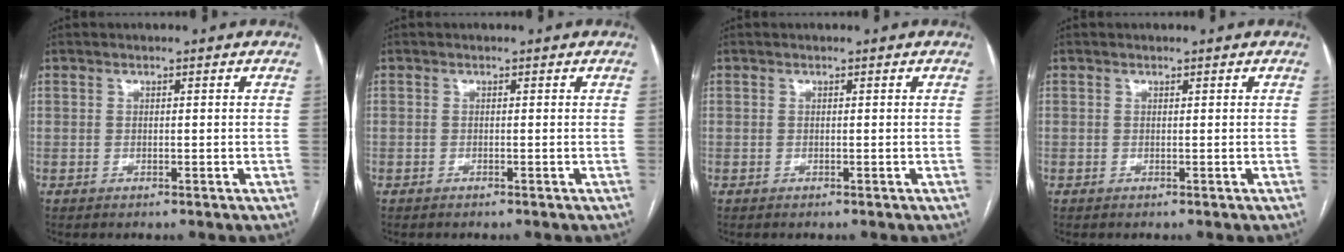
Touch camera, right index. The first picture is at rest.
{"total": 0.0}
{"total": 0.0}
{"total": 0.0}